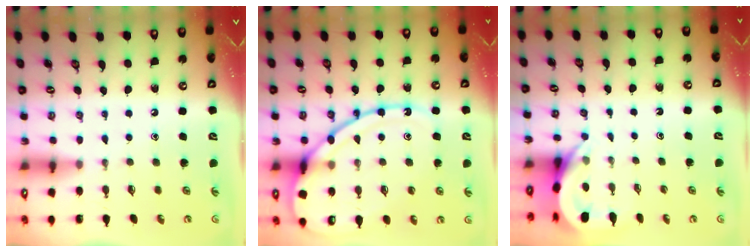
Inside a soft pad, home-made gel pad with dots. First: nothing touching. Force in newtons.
{"total": 17.0, "press": 16.9, "slide": 1.5}
{"total": 5.1, "press": 5.1, "slide": 0.2}